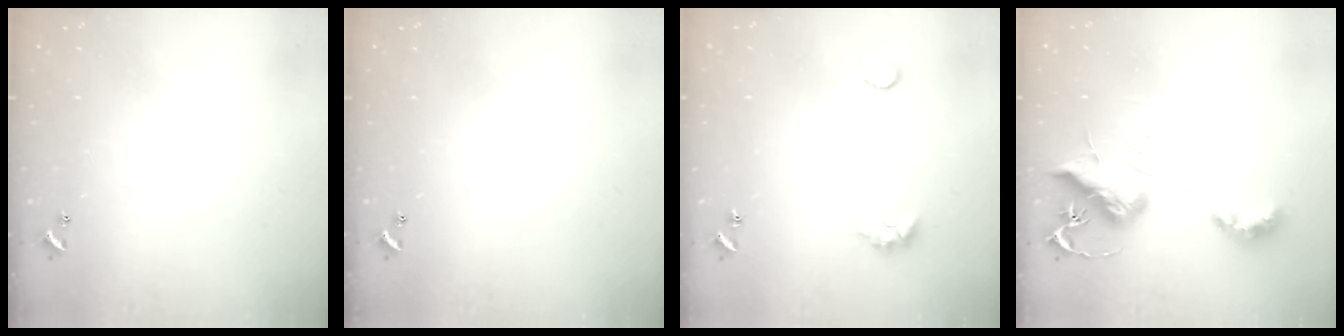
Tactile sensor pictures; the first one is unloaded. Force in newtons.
{"total": 0.0}
{"total": 3.9, "press": 3.9, "slide": 0.6}
{"total": 8.8, "press": 8.8, "slide": 0.9}